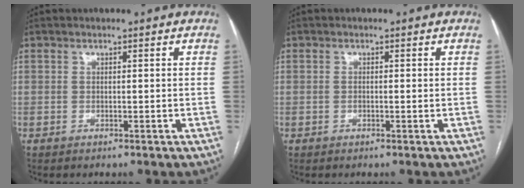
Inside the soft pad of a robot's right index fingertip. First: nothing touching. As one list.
[{"total": 0.9, "force": [0.0, 0.3, 0.9], "torque": [-0.021, 0.001, 0.001]}]